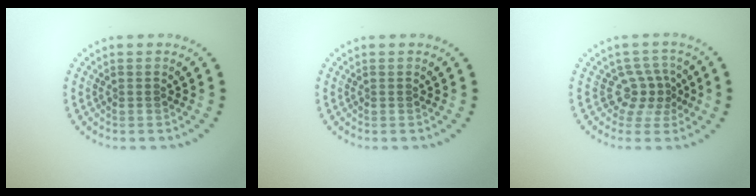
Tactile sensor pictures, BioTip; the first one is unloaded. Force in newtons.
{"total": 0.0}
{"total": 2.7, "press": 1.9, "slide": 1.9}